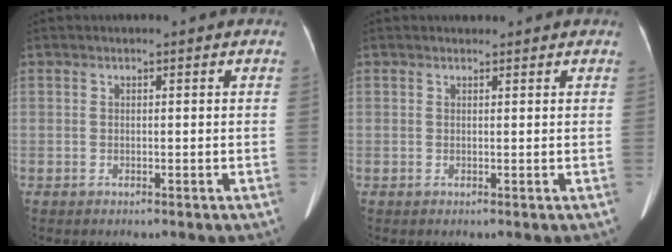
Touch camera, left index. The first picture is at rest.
{"total": 1.1, "force": [1.0, 0.5, 0.1], "torque": [-0.007, 0.010, 0.015]}